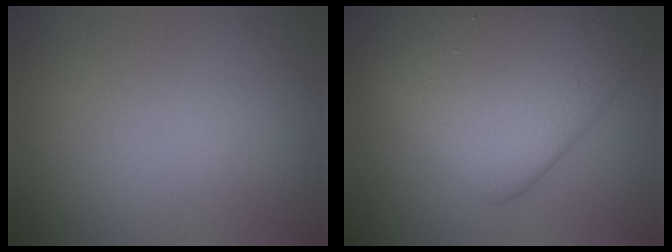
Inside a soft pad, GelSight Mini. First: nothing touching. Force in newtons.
{"total": 10.7, "press": 10.7, "slide": 0.2}